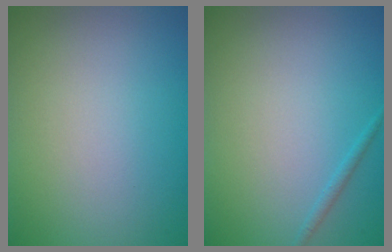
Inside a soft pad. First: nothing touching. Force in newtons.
{"total": 0.6, "press": 0.6, "slide": 0.1}